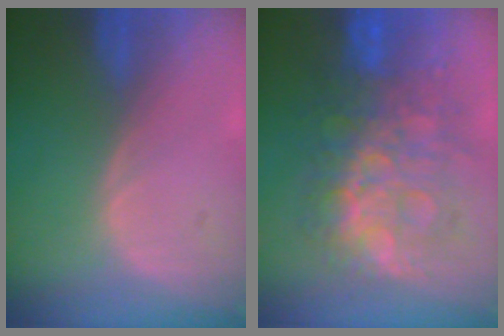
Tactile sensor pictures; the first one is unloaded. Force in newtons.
{"total": 12.2, "press": 12.2, "slide": 1.3}